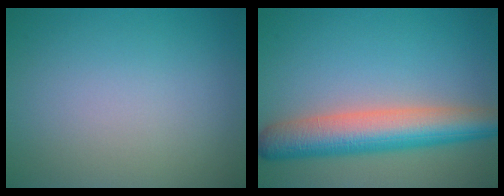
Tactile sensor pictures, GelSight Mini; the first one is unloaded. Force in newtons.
{"total": 7.6, "press": 7.6, "slide": 0.4}